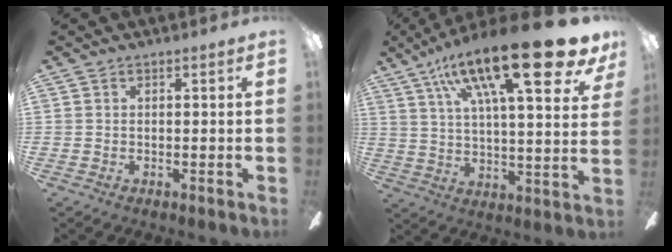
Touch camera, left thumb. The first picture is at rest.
{"total": 26.2, "force": [15.1, 7.0, 20.3], "torque": [-0.324, -0.081, 0.237]}